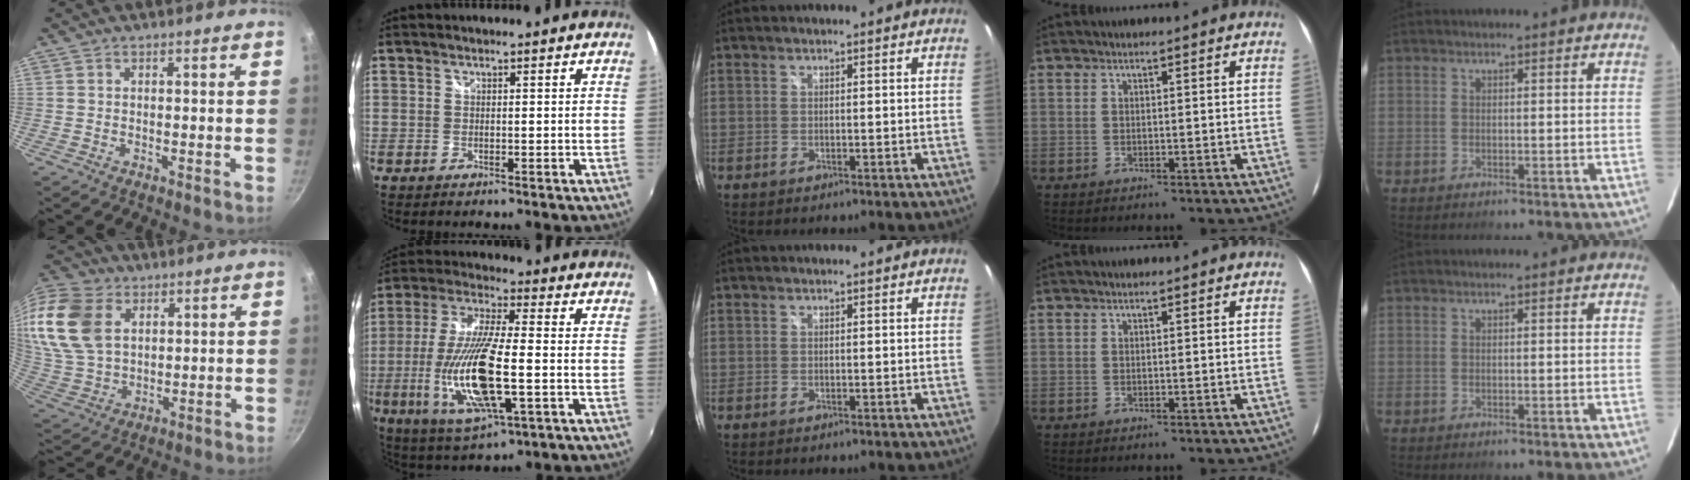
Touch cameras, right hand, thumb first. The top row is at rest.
{"thumb": {"total": 20.3, "force": [7.1, 14.1, 12.8], "torque": [-0.269, -0.006, 0.144]}, "index": {"total": 18.6, "force": [-4.0, 5.0, 17.5], "torque": [-0.358, -0.023, -0.069]}}